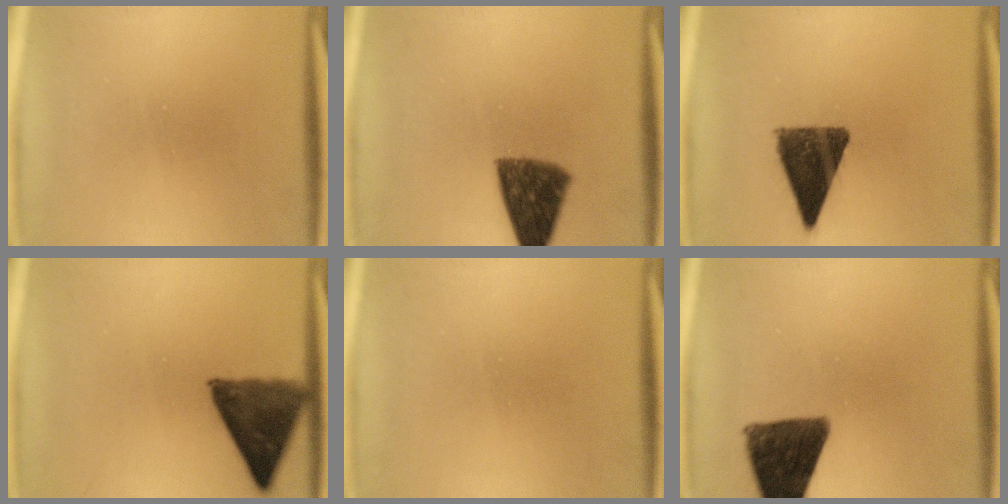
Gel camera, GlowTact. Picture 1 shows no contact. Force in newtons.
{"total": 9.7}
{"total": 10.9}
{"total": 10.5}
{"total": 1.6}
{"total": 12.5}